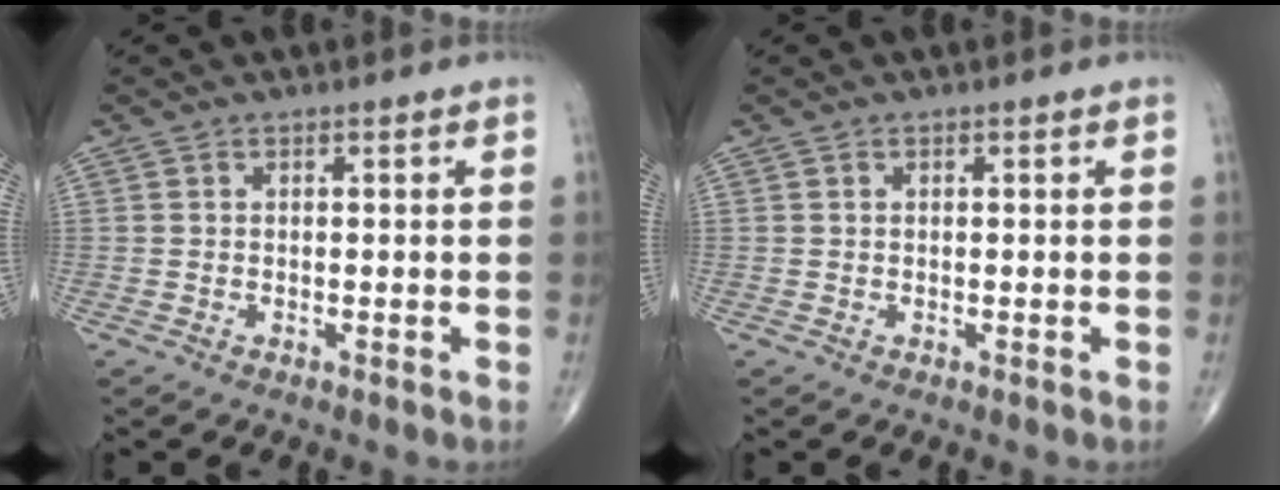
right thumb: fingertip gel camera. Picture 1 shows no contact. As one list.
[{"total": 0.0}]